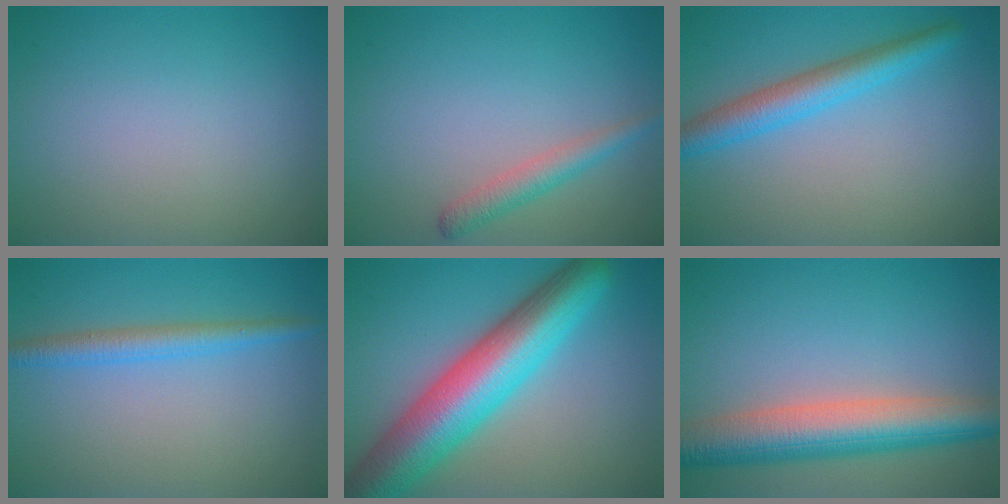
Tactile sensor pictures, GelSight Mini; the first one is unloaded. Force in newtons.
{"total": 2.2, "press": 2.2, "slide": 0.1}
{"total": 4.0, "press": 4.0, "slide": 0.2}
{"total": 2.6, "press": 2.6, "slide": 0.1}
{"total": 10.9, "press": 10.9, "slide": 0.3}
{"total": 7.7, "press": 7.7, "slide": 0.4}